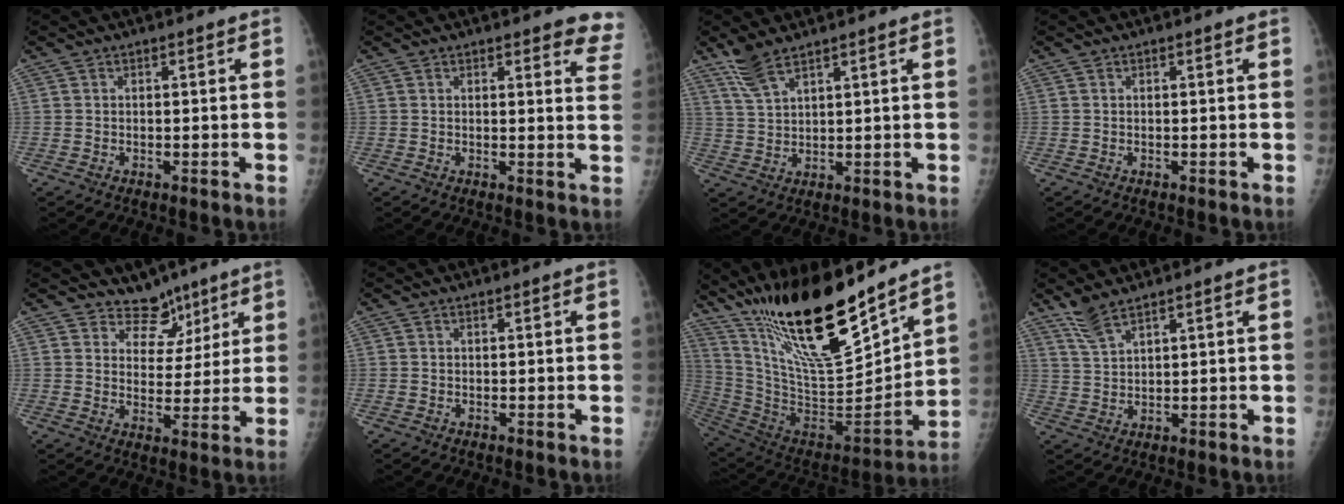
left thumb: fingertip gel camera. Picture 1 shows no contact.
{"total": 6.7, "force": [5.9, 2.0, 2.4], "torque": [0.010, -0.032, 0.037]}
{"total": 5.0, "force": [3.9, 1.2, 2.9], "torque": [-0.064, -0.009, 0.087]}
{"total": 0.0}
{"total": 7.1, "force": [5.4, 4.5, 0.5], "torque": [0.032, -0.039, 0.088]}
{"total": 0.0}
{"total": 27.2, "force": [19.9, 6.3, 17.5], "torque": [-0.268, -0.103, 0.354]}
{"total": 4.2, "force": [3.4, 0.8, 2.3], "torque": [-0.051, -0.009, 0.078]}